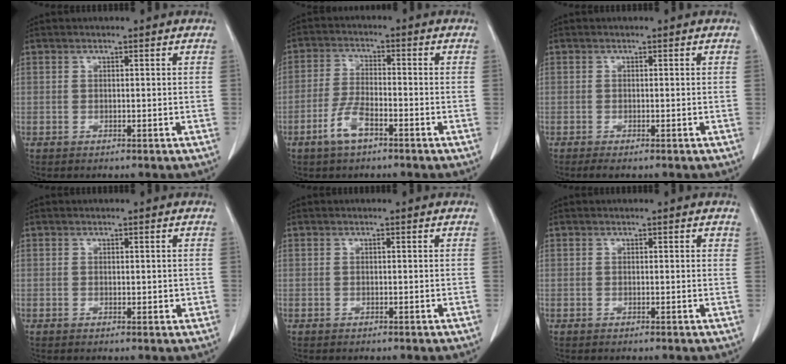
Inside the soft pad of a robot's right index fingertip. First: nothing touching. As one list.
[{"total": 5.3, "force": [-3.1, 1.6, 4.0], "torque": [-0.086, 0.000, -0.062]}, {"total": 0.9, "force": [-0.6, 0.0, 0.7], "torque": [-0.014, -0.002, -0.009]}, {"total": 1.4, "force": [0.1, 0.8, 1.1], "torque": [-0.011, -0.002, 0.005]}, {"total": 0.0}, {"total": 0.7, "force": [0.5, 0.2, 0.5], "torque": [-0.005, 0.000, 0.003]}]